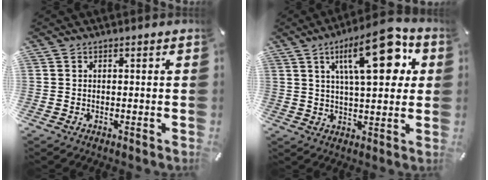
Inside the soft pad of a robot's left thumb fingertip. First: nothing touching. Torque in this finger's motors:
{"motor_torque": [0.92, 2.23, 1.95, -0.82, 0.24]}